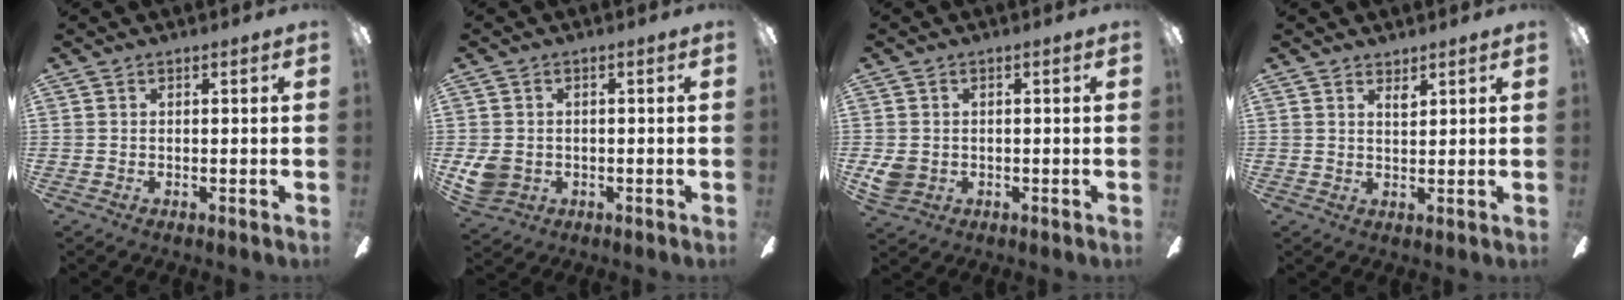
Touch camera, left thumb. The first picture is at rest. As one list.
[{"total": 4.7, "force": [-0.5, 4.0, 2.4], "torque": [-0.055, 0.001, -0.011]}, {"total": 3.5, "force": [-0.3, 3.0, 1.8], "torque": [-0.037, 0.005, -0.004]}, {"total": 2.2, "force": [2.0, 0.6, 0.9], "torque": [-0.013, -0.008, 0.034]}]